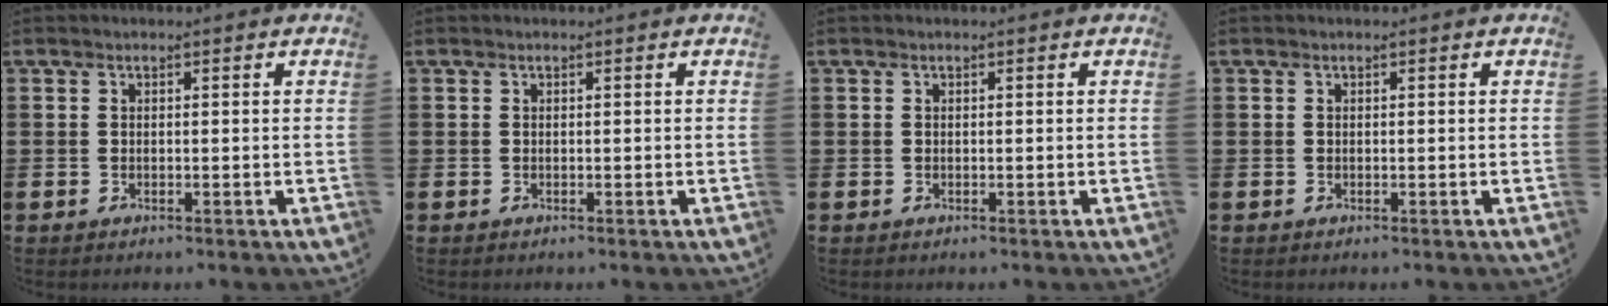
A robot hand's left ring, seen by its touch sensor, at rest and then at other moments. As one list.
[{"total": 0.0}, {"total": 0.0}, {"total": 0.0}]